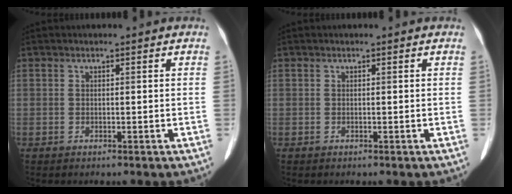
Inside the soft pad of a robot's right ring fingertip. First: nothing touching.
{"total": 0.0}